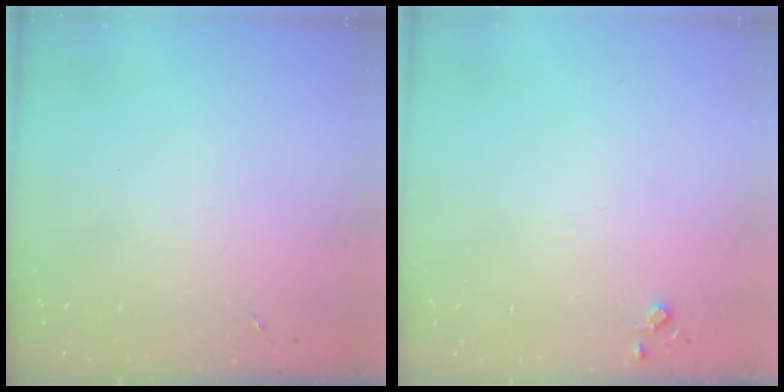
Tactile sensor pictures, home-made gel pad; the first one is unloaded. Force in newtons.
{"total": 3.8, "press": 3.8, "slide": 0.5}